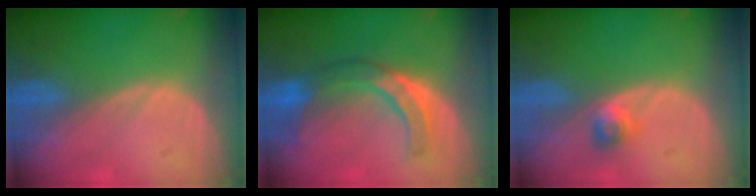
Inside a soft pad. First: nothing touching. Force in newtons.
{"total": 7.5, "press": 7.3, "slide": 1.8}
{"total": 2.6, "press": 2.2, "slide": 1.4}